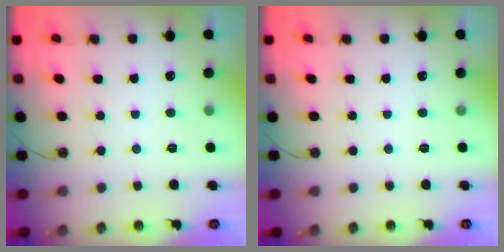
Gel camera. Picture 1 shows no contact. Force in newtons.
{"total": 0.0}